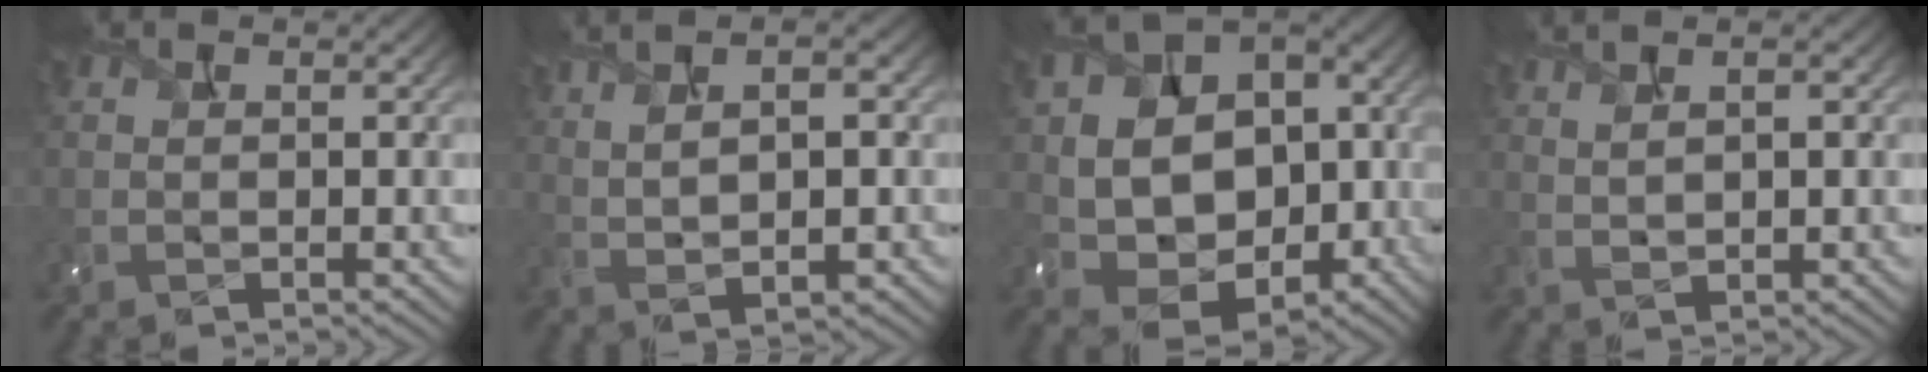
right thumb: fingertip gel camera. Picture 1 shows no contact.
{"total": 8.1, "force": [2.9, 3.4, 6.7], "torque": [-0.104, 0.019, 0.048]}
{"total": 14.2, "force": [-0.1, 10.1, 10.0], "torque": [-0.189, -0.026, 0.009]}
{"total": 4.0, "force": [2.4, 1.2, 3.0], "torque": [-0.061, 0.014, 0.034]}